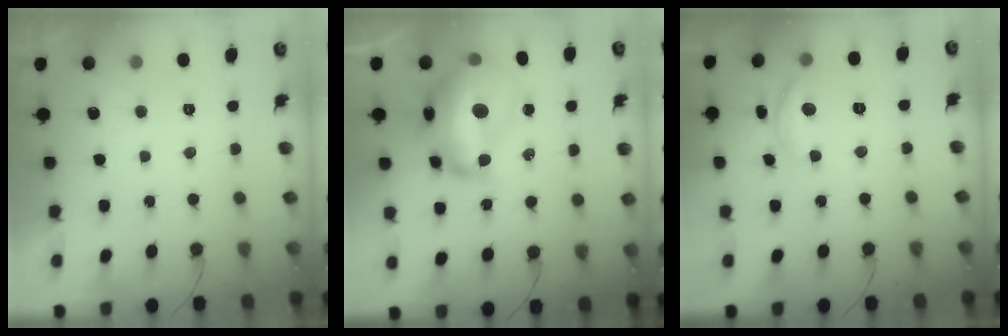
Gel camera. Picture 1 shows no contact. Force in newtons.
{"total": 19.6, "press": 19.6, "slide": 1.4}
{"total": 8.5, "press": 8.4, "slide": 0.6}